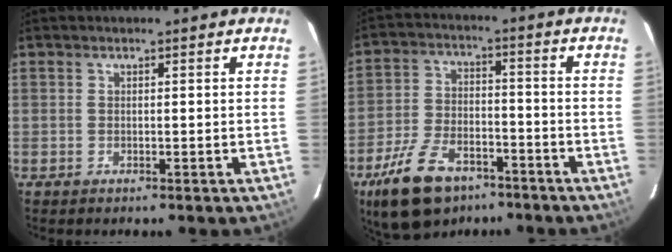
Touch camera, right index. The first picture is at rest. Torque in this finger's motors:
{"motor_torque": [1.25, -0.90, 0.39, 0.06]}